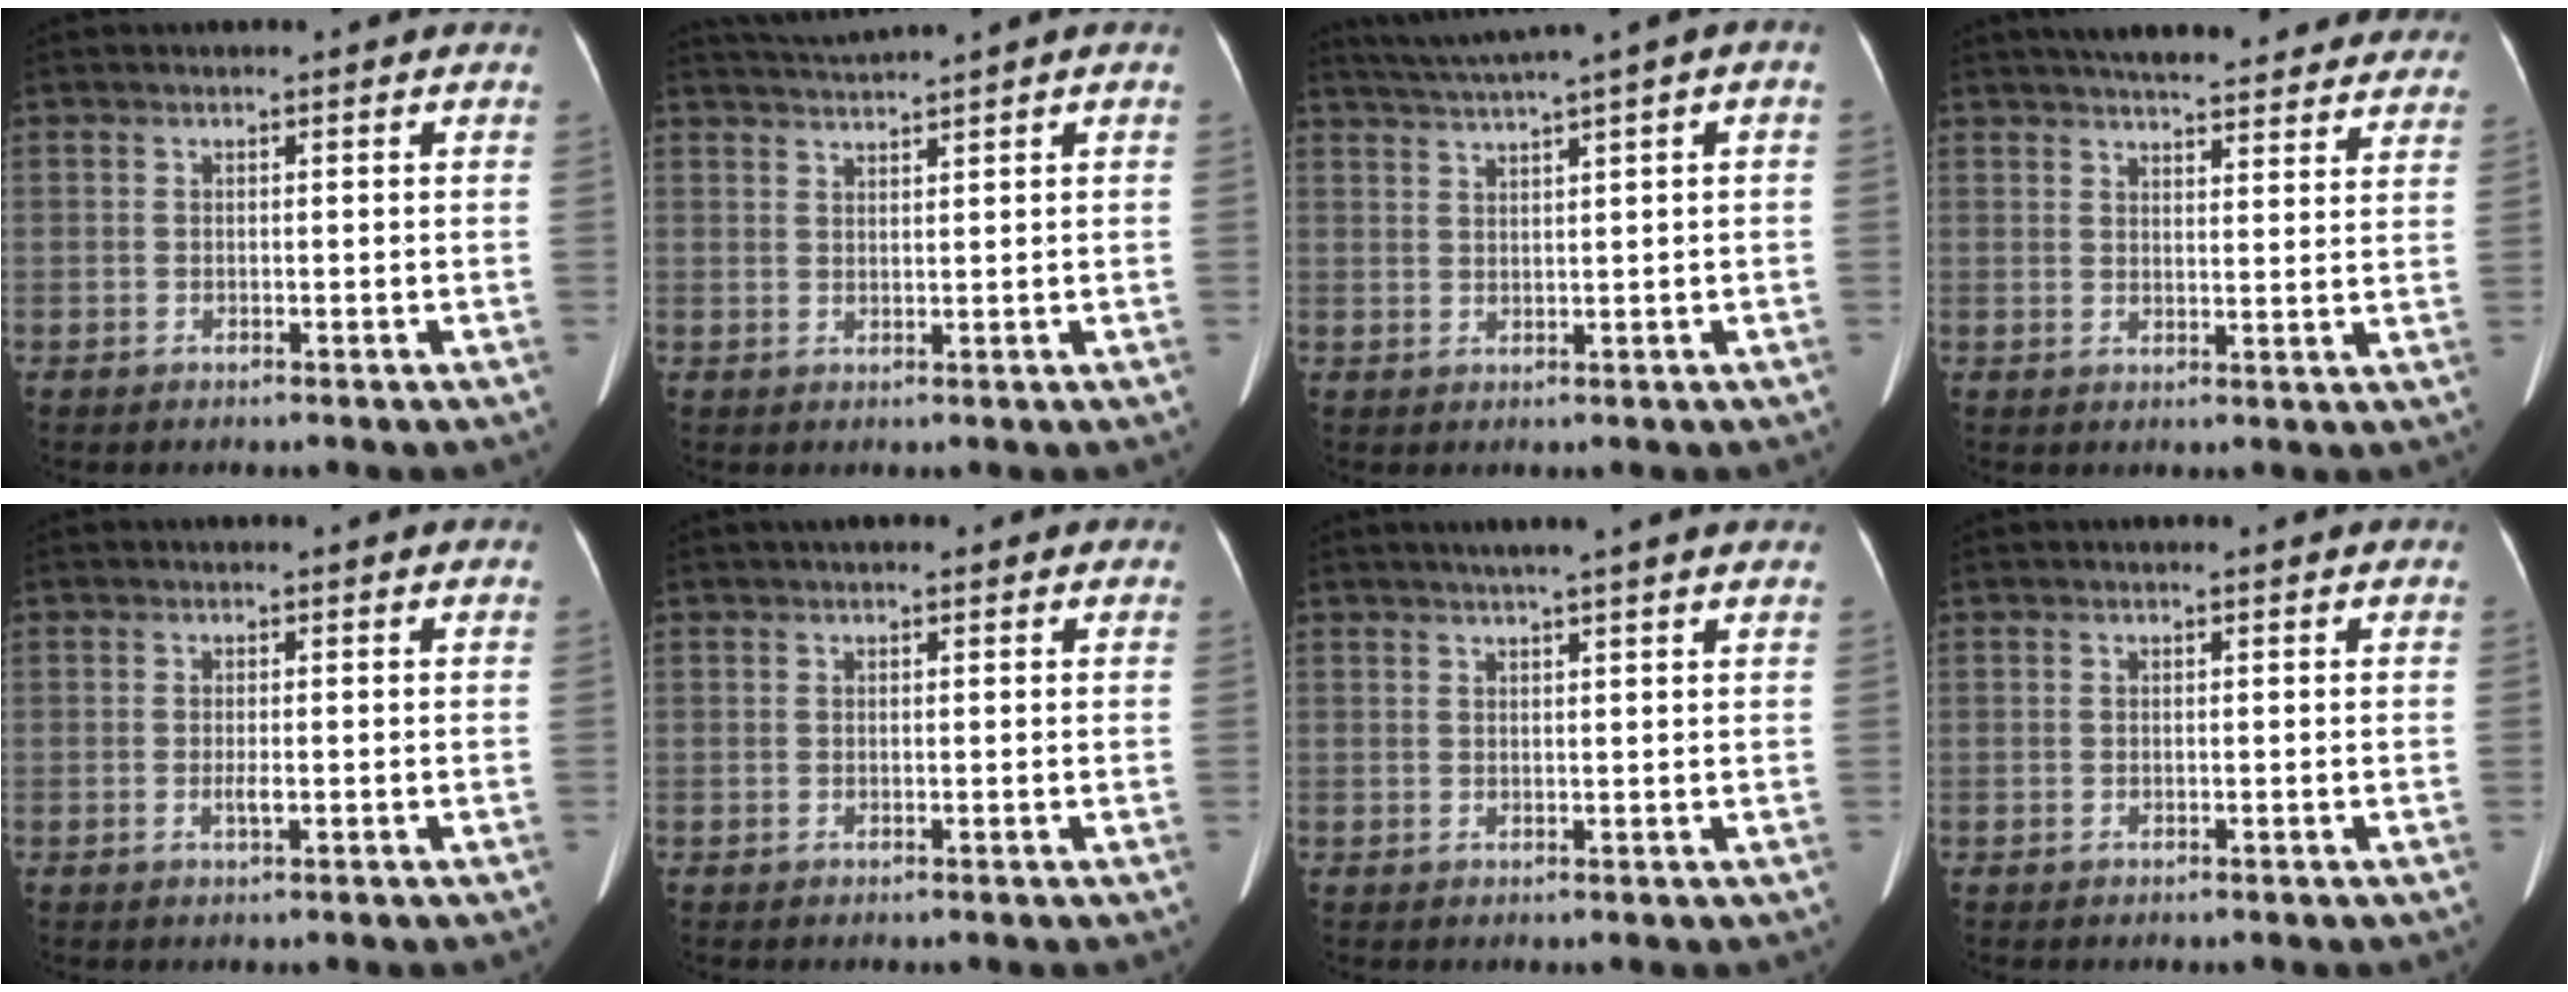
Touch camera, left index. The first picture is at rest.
{"total": 3.2, "force": [2.8, -1.4, 0.7], "torque": [-0.017, 0.005, 0.060]}
{"total": 6.1, "force": [3.8, -0.7, 4.8], "torque": [-0.086, 0.027, 0.069]}
{"total": 23.4, "force": [20.9, 5.1, 9.2], "torque": [-0.131, 0.009, 0.249]}
{"total": 1.1, "force": [-0.4, 0.2, 1.0], "torque": [-0.025, -0.007, -0.008]}
{"total": 2.6, "force": [1.7, 1.0, 1.6], "torque": [-0.020, 0.021, 0.019]}
{"total": 6.1, "force": [5.0, -0.6, 3.4], "torque": [-0.050, 0.023, 0.064]}
{"total": 0.0}